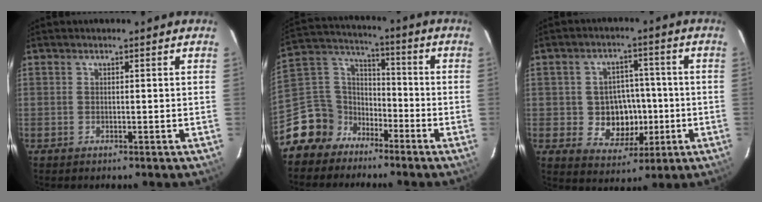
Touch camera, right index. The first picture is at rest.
{"total": 11.4, "force": [-8.0, 8.0, 1.4], "torque": [-0.059, 0.053, -0.155]}
{"total": 9.1, "force": [-1.6, 7.9, 4.2], "torque": [-0.092, 0.012, -0.010]}